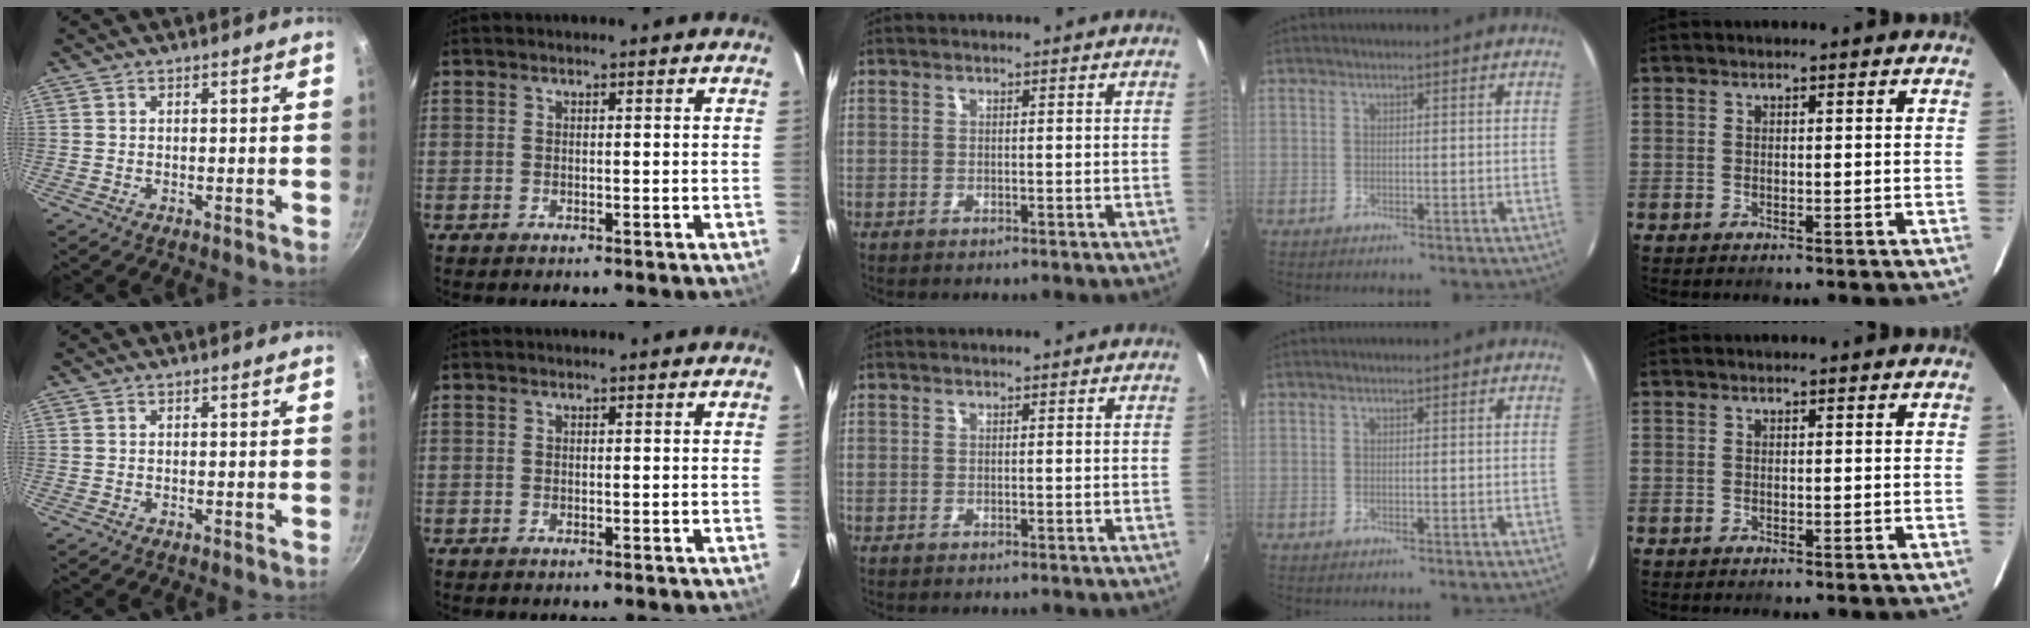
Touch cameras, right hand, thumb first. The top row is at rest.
{}